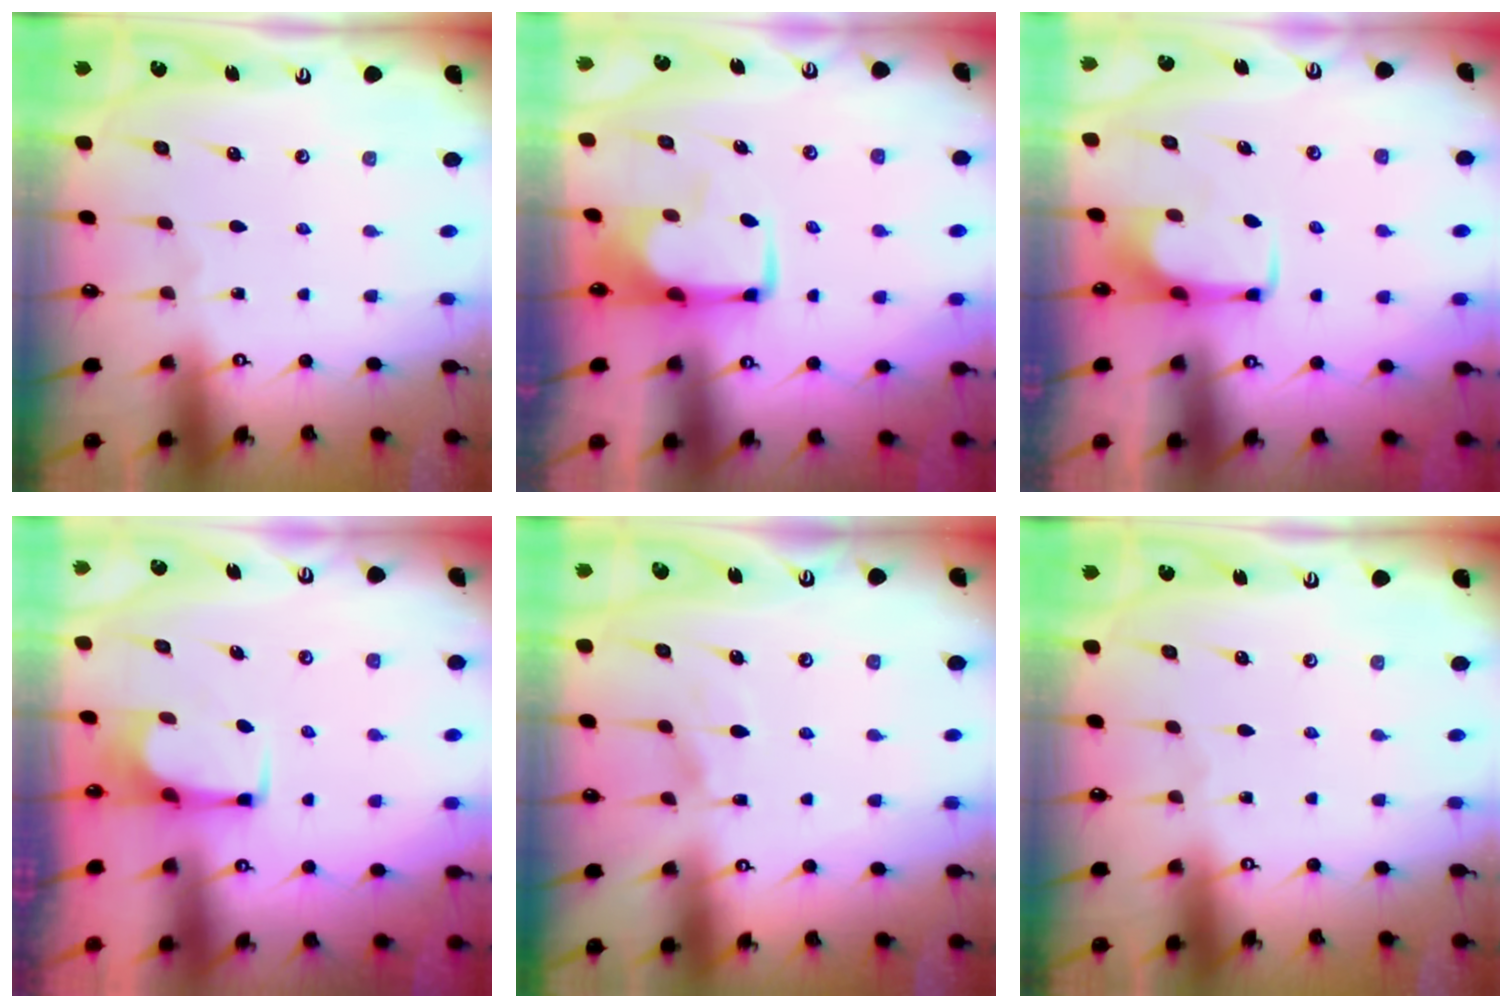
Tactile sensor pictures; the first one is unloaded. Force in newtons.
{"total": 1.2, "press": 1.0, "slide": 0.6}
{"total": 2.2, "press": 2.1, "slide": 0.4}
{"total": 2.3, "press": 2.3, "slide": 0.3}
{"total": 5.7, "press": 5.7, "slide": 0.5}
{"total": 0.0}